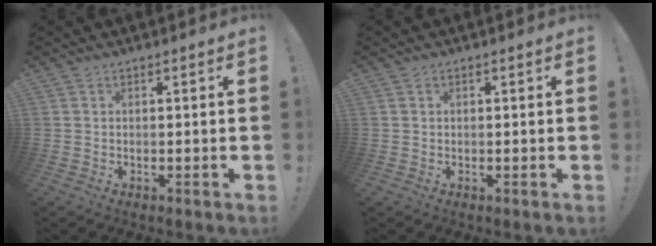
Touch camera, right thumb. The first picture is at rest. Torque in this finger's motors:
{"motor_torque": [-0.35, 0.00, -0.06, -0.05, 0.04]}